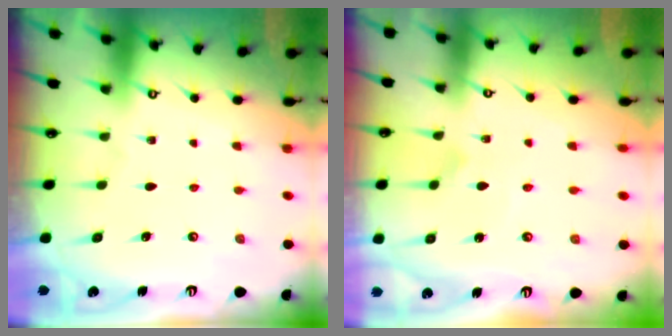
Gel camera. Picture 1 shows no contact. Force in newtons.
{"total": 1.7, "press": 1.7, "slide": 0.1}